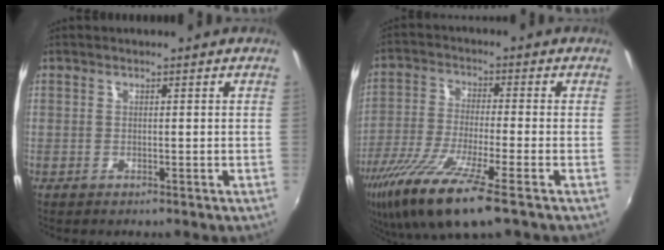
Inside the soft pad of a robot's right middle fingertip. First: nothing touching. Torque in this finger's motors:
{"motor_torque": [1.39, -0.75, 0.99, 0.21]}